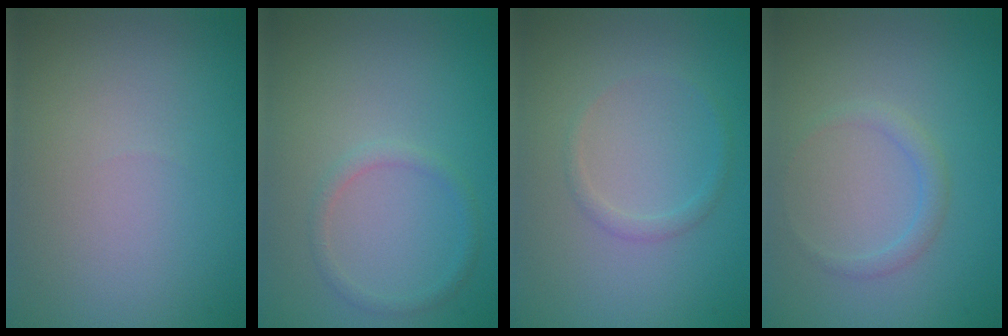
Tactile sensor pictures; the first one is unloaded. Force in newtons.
{"total": 1.2, "press": 1.2, "slide": 0.1}
{"total": 1.0, "press": 1.0, "slide": 0.0}
{"total": 1.3, "press": 1.3, "slide": 0.1}